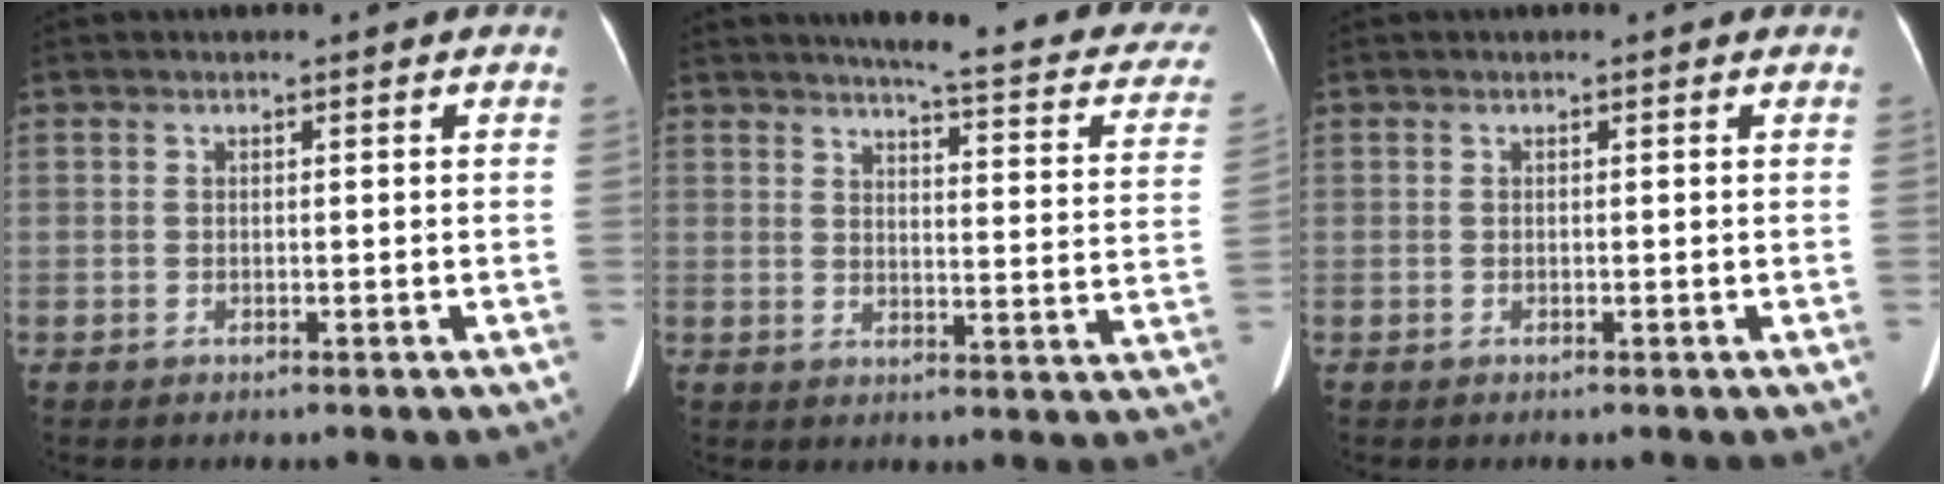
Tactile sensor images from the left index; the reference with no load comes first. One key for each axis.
{"total": 19.9, "fx": 17.3, "fy": 2.8, "fz": 9.5, "tx": -0.101, "ty": -0.041, "tz": 0.184}
{"total": 0.0}